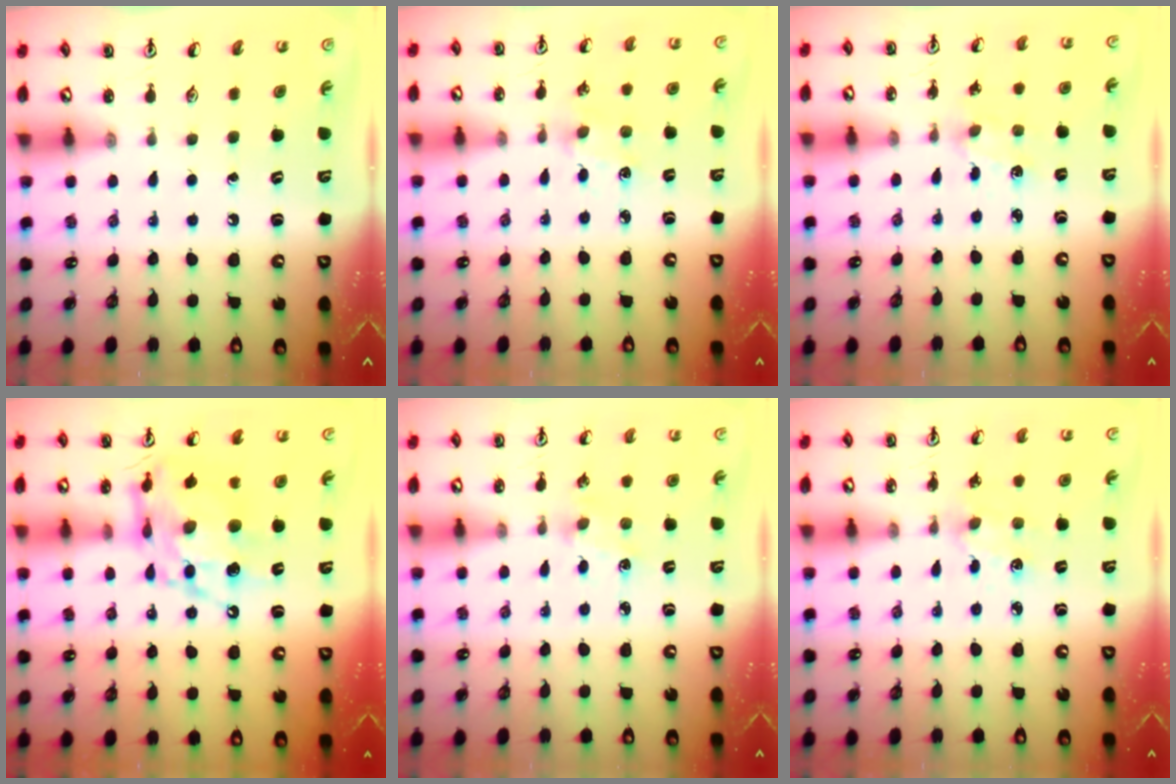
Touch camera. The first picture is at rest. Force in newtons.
{"total": 3.4, "press": 3.3, "slide": 0.5}
{"total": 2.0, "press": 2.0, "slide": 0.3}
{"total": 14.0, "press": 13.9, "slide": 1.6}
{"total": 1.7, "press": 1.7, "slide": 0.3}
{"total": 5.9, "press": 5.8, "slide": 0.8}